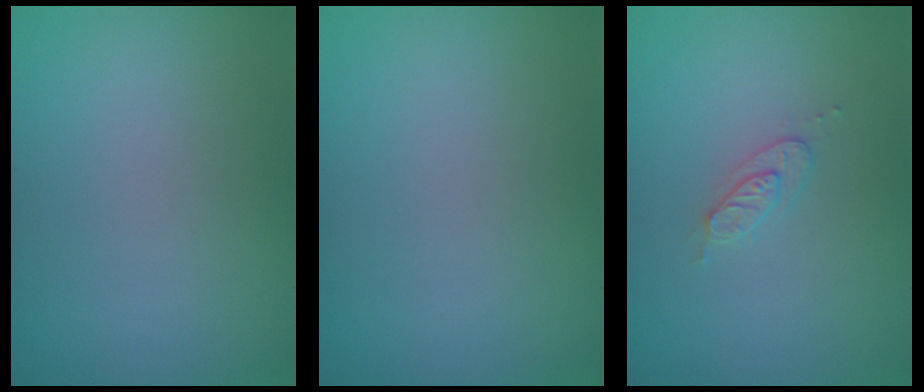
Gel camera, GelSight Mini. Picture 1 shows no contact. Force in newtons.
{"total": 0.0}
{"total": 1.7, "press": 1.6, "slide": 0.2}